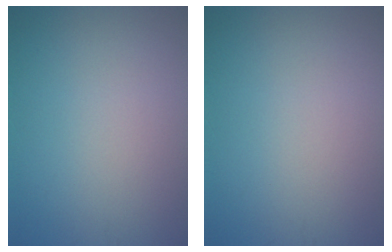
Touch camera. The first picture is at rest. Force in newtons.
{"total": 0.0}